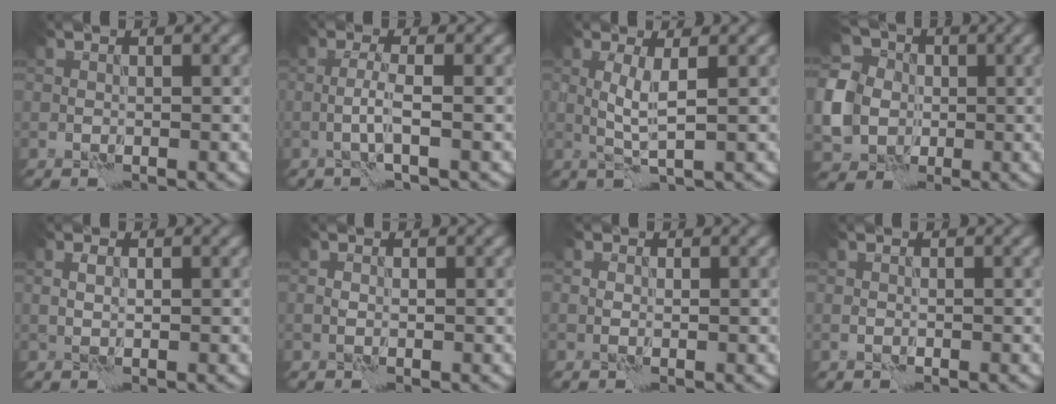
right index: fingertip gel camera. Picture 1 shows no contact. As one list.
[{"total": 2.2, "force": [-0.4, 0.2, 2.1], "torque": [-0.044, 0.003, -0.013]}, {"total": 2.5, "force": [0.5, 0.3, 2.4], "torque": [-0.054, 0.000, 0.010]}, {"total": 6.8, "force": [-0.7, 6.0, 3.2], "torque": [-0.081, 0.007, -0.015]}, {"total": 0.9, "force": [0.3, 0.4, 0.7], "torque": [-0.019, 0.002, 0.004]}, {"total": 0.6, "force": [0.0, 0.5, 0.4], "torque": [-0.011, -0.002, -0.001]}, {"total": 0.5, "force": [0.0, 0.5, 0.2], "torque": [-0.004, 0.001, -0.001]}, {"total": 0.0}]